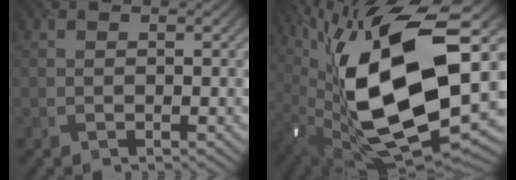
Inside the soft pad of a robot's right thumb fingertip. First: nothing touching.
{"total": 19.9, "force": [2.2, 8.7, 17.8], "torque": [-0.347, -0.003, 0.042]}